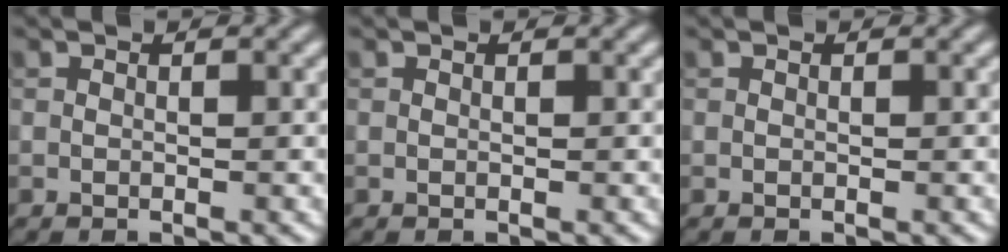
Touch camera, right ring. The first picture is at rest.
{"total": 0.0}
{"total": 0.0}